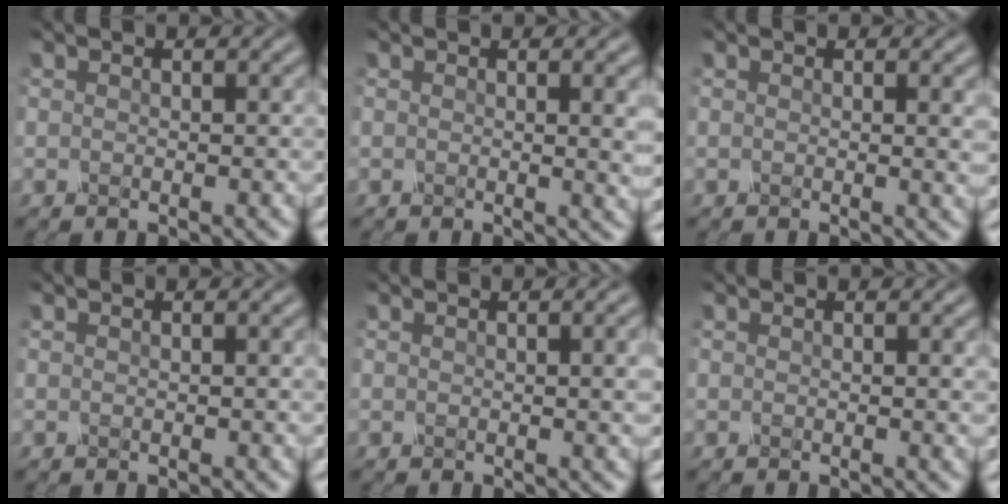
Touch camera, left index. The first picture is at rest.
{"total": 3.6, "force": [0.5, 1.2, 3.4], "torque": [-0.026, 0.003, 0.004]}
{"total": 1.9, "force": [0.3, 0.6, 1.8], "torque": [-0.013, 0.000, 0.000]}
{"total": 0.0}
{"total": 2.4, "force": [0.2, 0.7, 2.3], "torque": [-0.020, 0.004, -0.001]}
{"total": 0.8, "force": [0.0, 0.2, 0.7], "torque": [-0.005, 0.000, -0.003]}